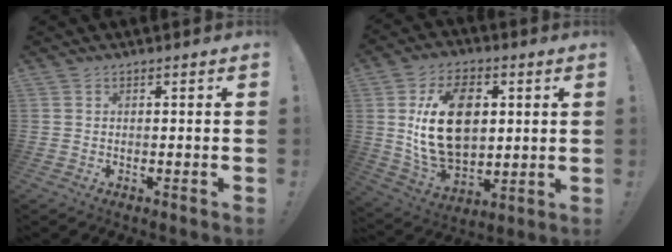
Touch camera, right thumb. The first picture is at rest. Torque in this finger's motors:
{"motor_torque": [0.63, 0.75, 0.60, 0.19, 0.22]}